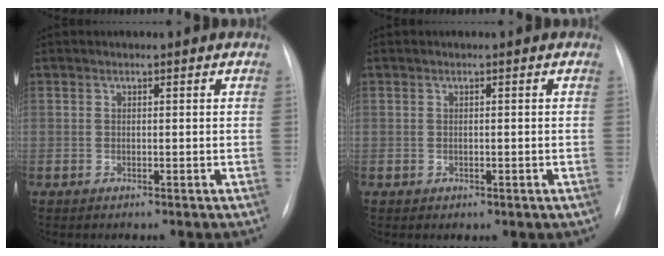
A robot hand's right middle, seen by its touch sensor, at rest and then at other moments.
{"total": 0.8, "force": [-0.2, 0.7, 0.4], "torque": [-0.009, 0.000, 0.003]}